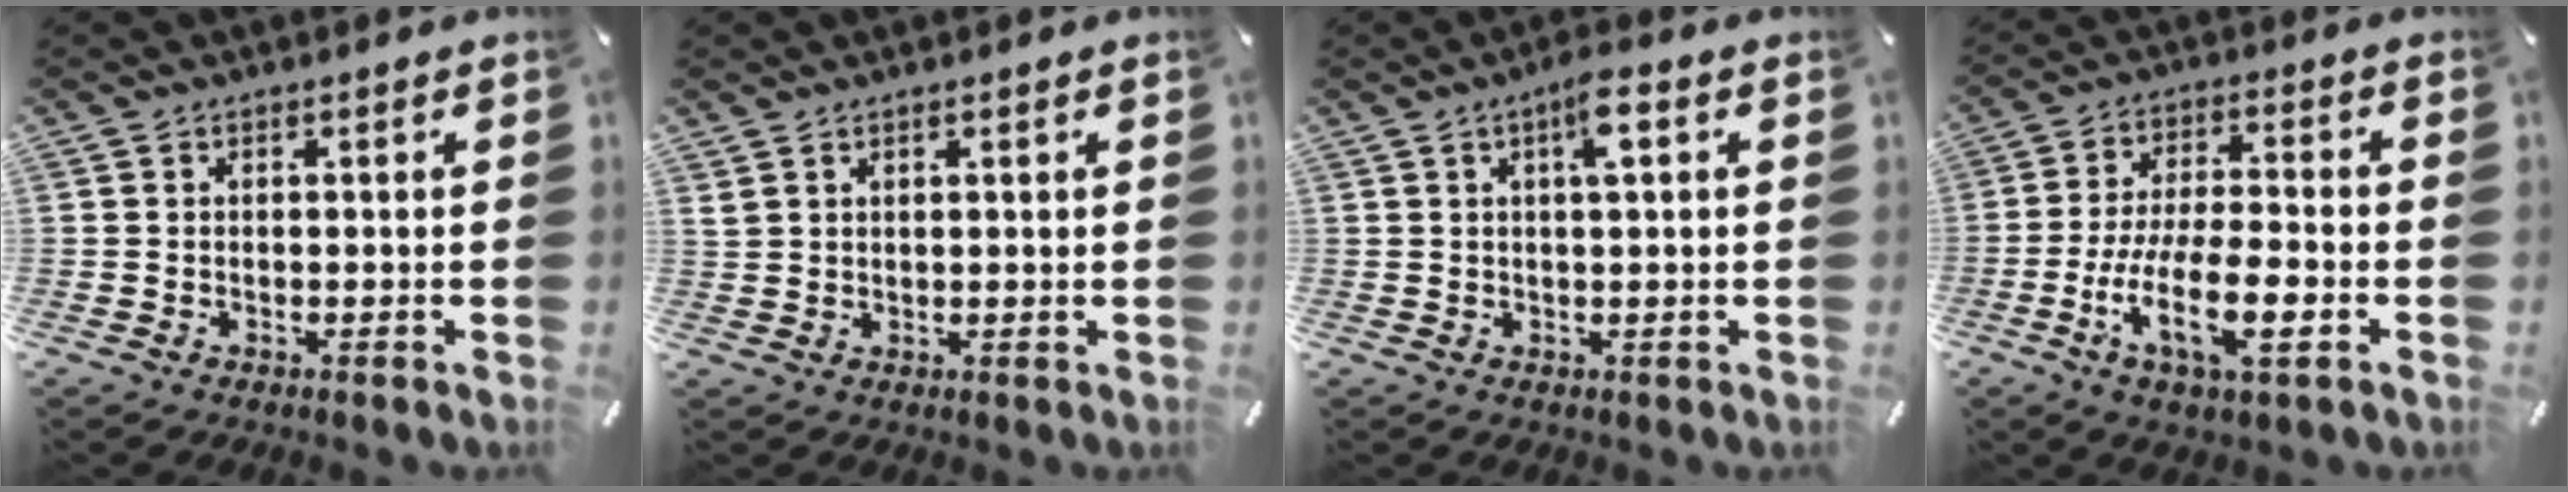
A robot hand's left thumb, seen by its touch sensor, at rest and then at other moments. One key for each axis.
{"total": 1.4, "fx": 1.1, "fy": 0.5, "fz": 0.7, "tx": -0.014, "ty": -0.002, "tz": 0.022}
{"total": 5.2, "fx": 1.9, "fy": 1.3, "fz": 4.6, "tx": -0.079, "ty": -0.001, "tz": 0.026}
{"total": 13.3, "fx": -4.9, "fy": 4.3, "fz": 11.6, "tx": -0.234, "ty": 0.000, "tz": -0.091}